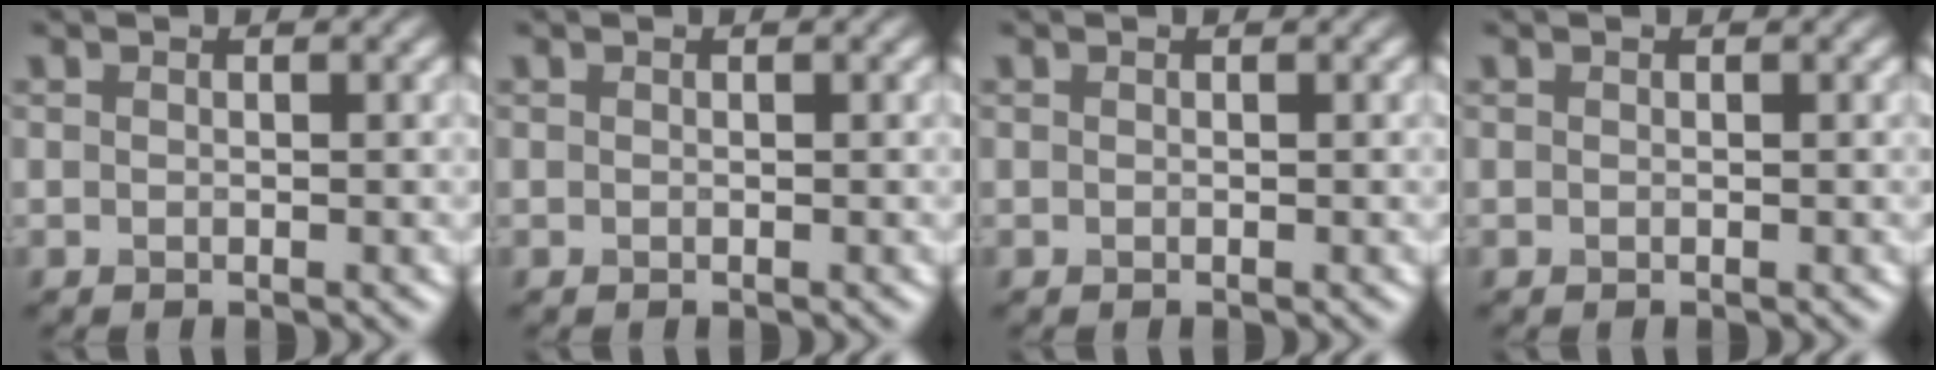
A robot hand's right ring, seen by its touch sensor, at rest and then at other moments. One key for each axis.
{"total": 0.0}
{"total": 0.0}
{"total": 0.0}